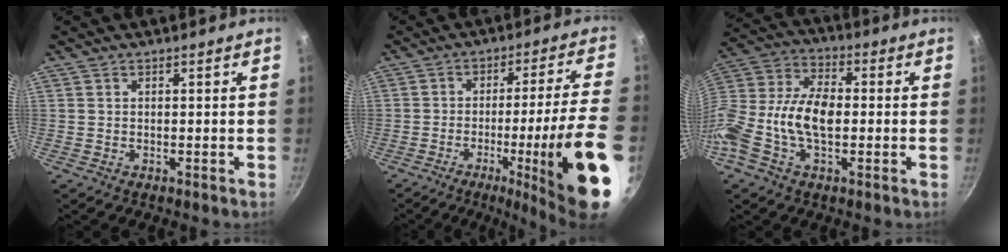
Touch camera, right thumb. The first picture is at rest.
{"total": 20.4, "force": [-7.6, 1.3, 18.9], "torque": [-0.257, 0.023, -0.104]}
{"total": 17.0, "force": [-1.6, 9.8, 13.8], "torque": [-0.278, 0.027, -0.050]}